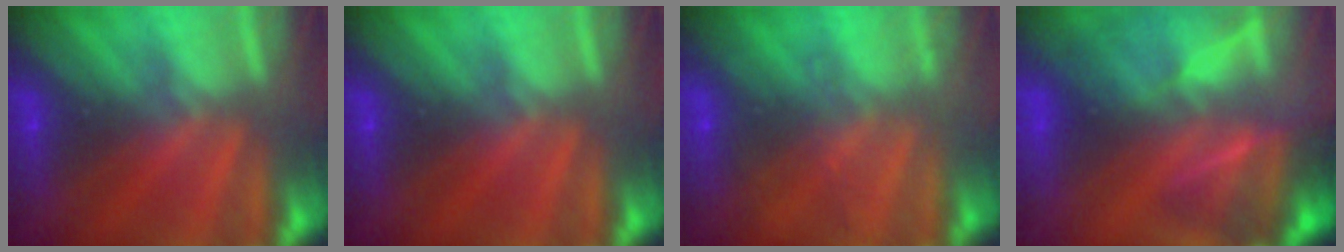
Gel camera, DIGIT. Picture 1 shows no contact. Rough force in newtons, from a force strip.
{"total": 0.0}
{"total": 2.1}
{"total": 7.8}